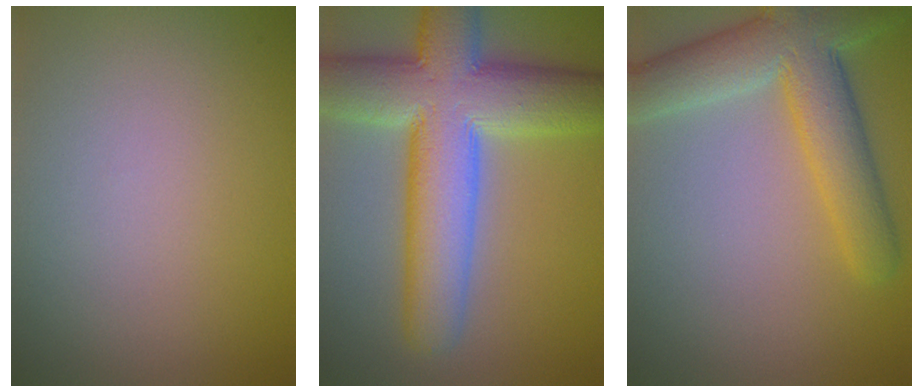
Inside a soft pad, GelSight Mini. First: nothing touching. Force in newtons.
{"total": 12.0, "press": 12.0, "slide": 0.6}
{"total": 7.5, "press": 7.5, "slide": 0.4}